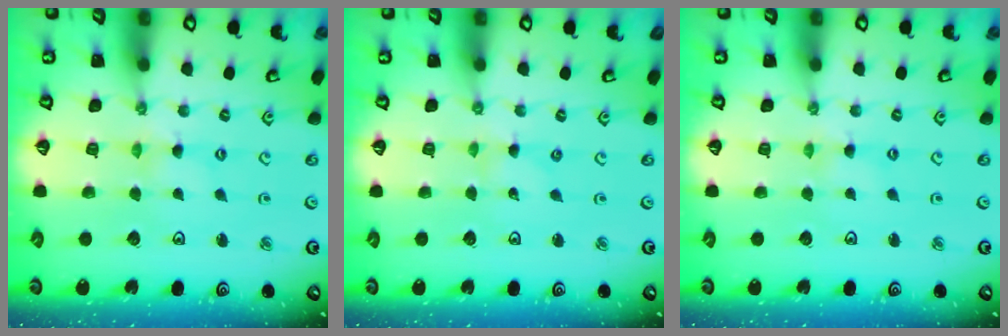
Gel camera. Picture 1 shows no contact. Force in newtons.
{"total": 0.0}
{"total": 0.0}